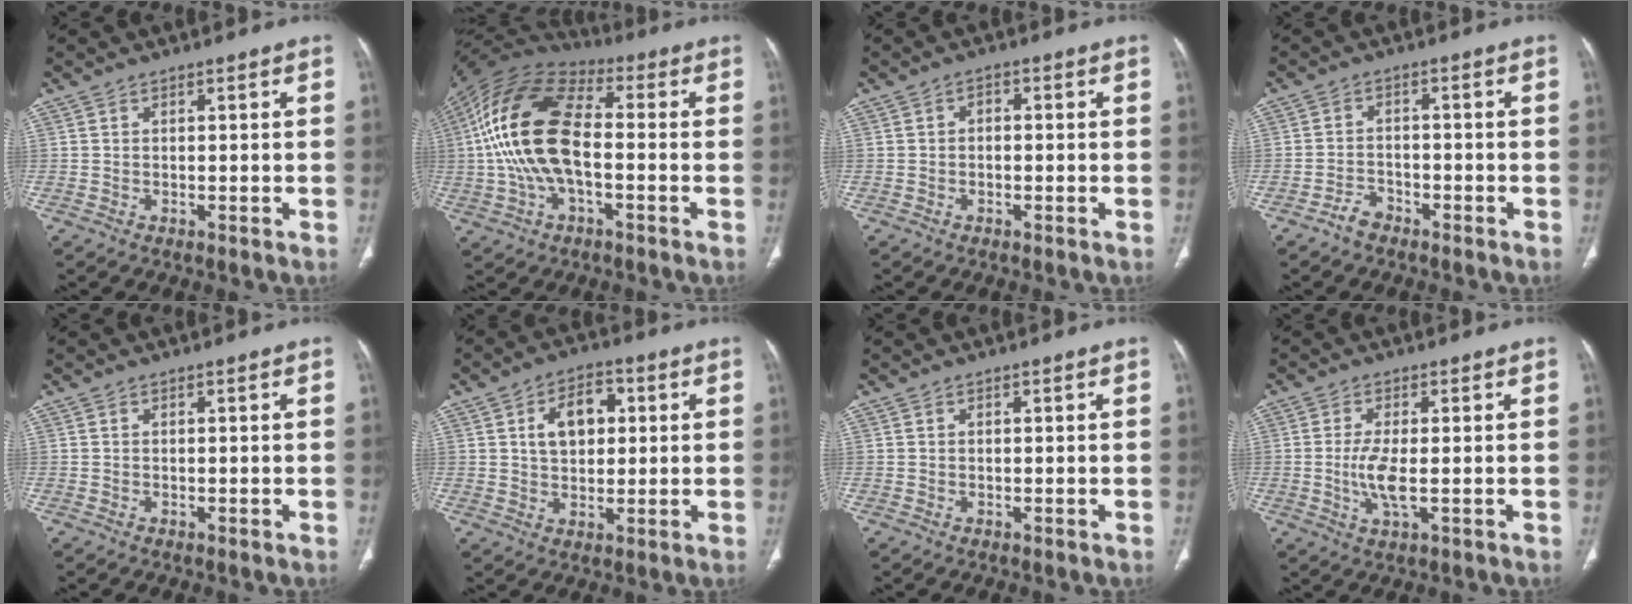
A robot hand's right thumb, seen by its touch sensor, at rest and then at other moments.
{"total": 18.6, "force": [-0.7, 9.6, 15.9], "torque": [-0.317, 0.032, -0.019]}
{"total": 1.5, "force": [-0.1, 1.1, 1.0], "torque": [-0.009, 0.007, -0.008]}
{"total": 2.9, "force": [-2.3, 1.5, 0.8], "torque": [-0.017, 0.018, -0.041]}
{"total": 0.0}
{"total": 7.5, "force": [1.8, 4.8, 5.5], "torque": [-0.072, 0.007, 0.027]}
{"total": 0.0}
{"total": 5.2, "force": [-0.6, 1.5, 4.9], "torque": [-0.115, -0.009, -0.011]}